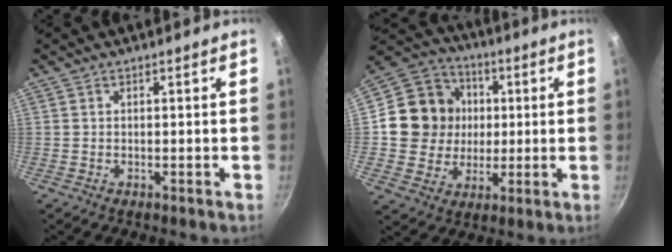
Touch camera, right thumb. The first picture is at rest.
{"total": 15.2, "force": [1.4, 14.1, 5.5], "torque": [-0.071, 0.019, 0.020]}